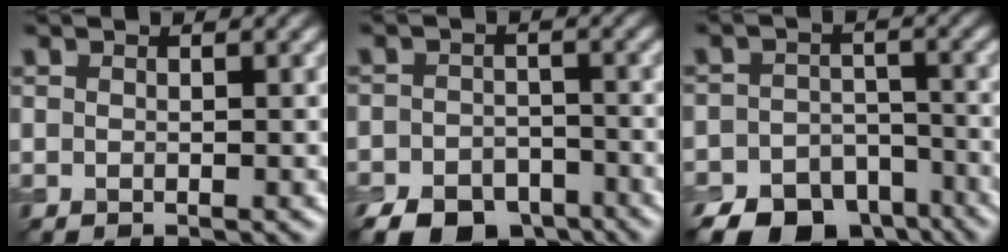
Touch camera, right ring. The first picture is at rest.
{"total": 6.7, "force": [-4.9, 3.6, 2.8], "torque": [-0.045, -0.014, -0.081]}
{"total": 11.1, "force": [-8.4, 6.4, 3.5], "torque": [-0.059, -0.030, -0.111]}